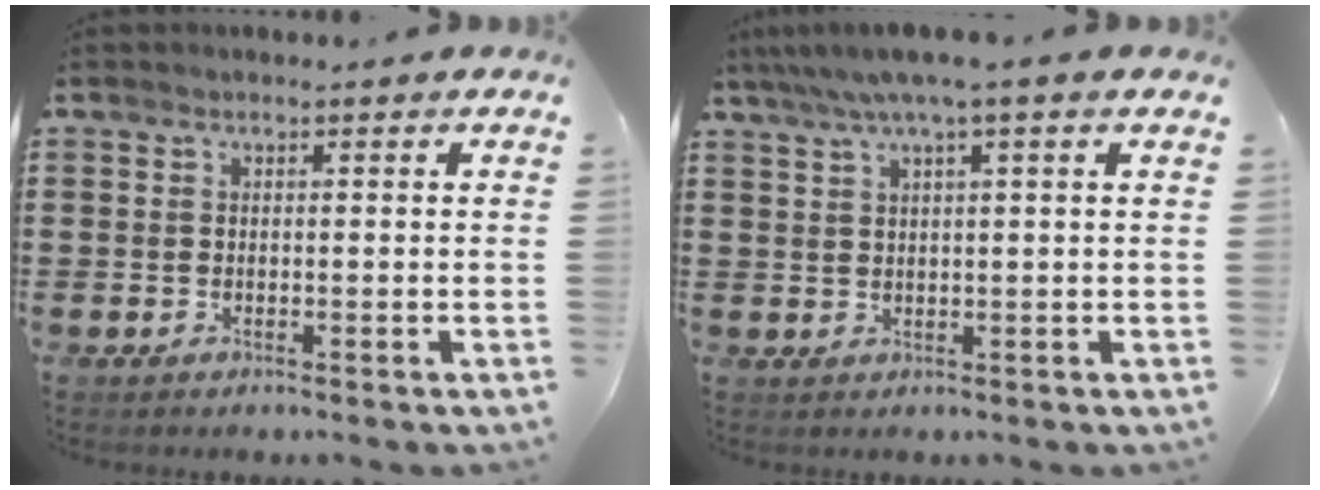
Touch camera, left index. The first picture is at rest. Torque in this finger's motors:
{"motor_torque": [2.14, 0.00, 1.05, 0.21]}